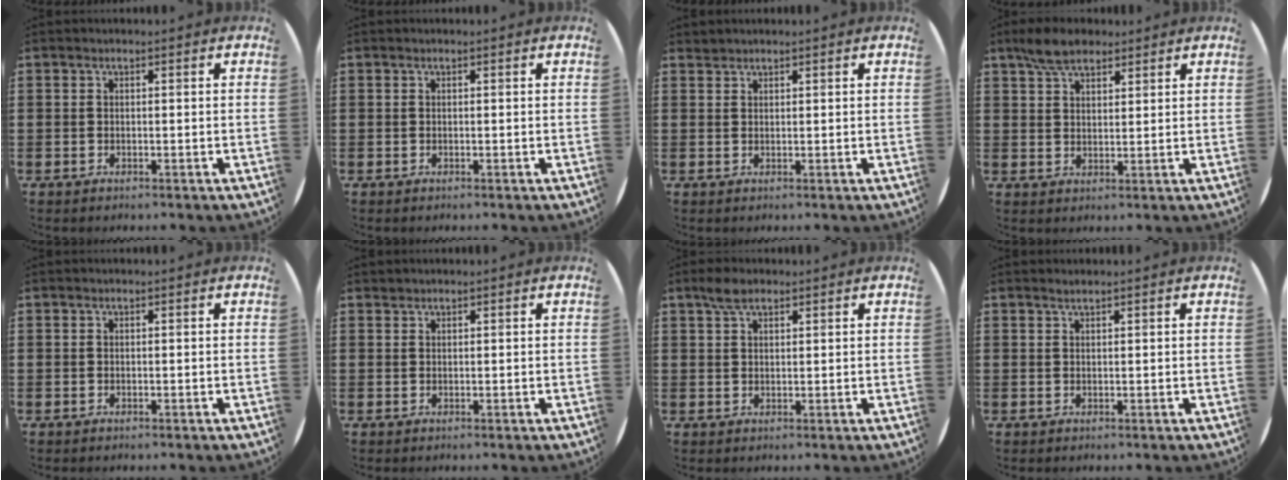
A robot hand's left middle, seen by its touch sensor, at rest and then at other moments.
{"total": 0.0}
{"total": 0.8, "force": [0.8, 0.0, -0.2], "torque": [0.002, 0.002, 0.016]}
{"total": 5.5, "force": [4.4, 2.6, 2.0], "torque": [-0.044, 0.000, 0.082]}
{"total": 0.0}
{"total": 0.5, "force": [0.5, 0.0, -0.1], "torque": [0.001, 0.002, 0.010]}
{"total": 3.1, "force": [2.3, 1.5, 1.5], "torque": [-0.025, 0.004, 0.041]}
{"total": 0.8, "force": [0.8, -0.1, 0.3], "torque": [-0.005, -0.001, 0.015]}